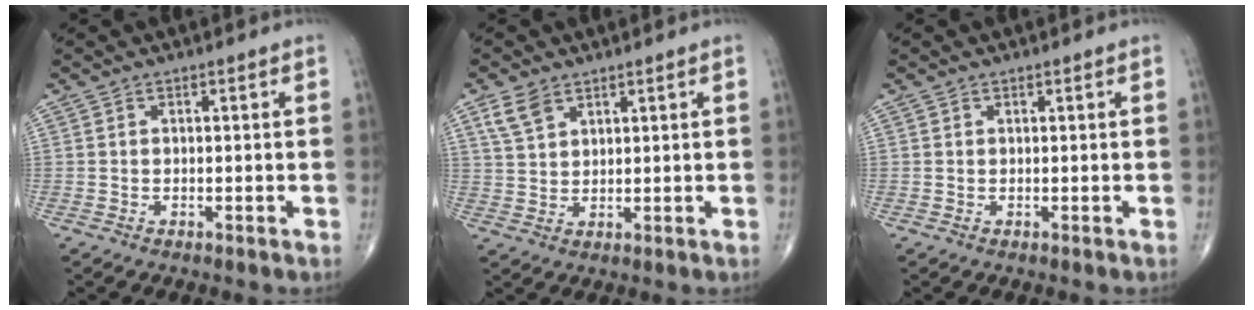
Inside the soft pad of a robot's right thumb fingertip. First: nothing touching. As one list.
[{"total": 4.8, "force": [3.0, 2.8, 2.5], "torque": [-0.044, -0.008, 0.065]}, {"total": 0.0}]